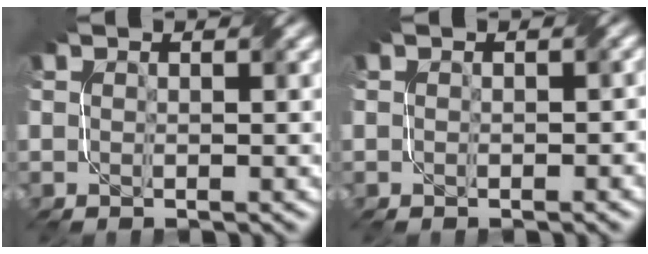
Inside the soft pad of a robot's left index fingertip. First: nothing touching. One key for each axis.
{"total": 0.9, "fx": -0.1, "fy": 0.7, "fz": 0.6, "tx": -0.008, "ty": -0.004, "tz": 0.001}